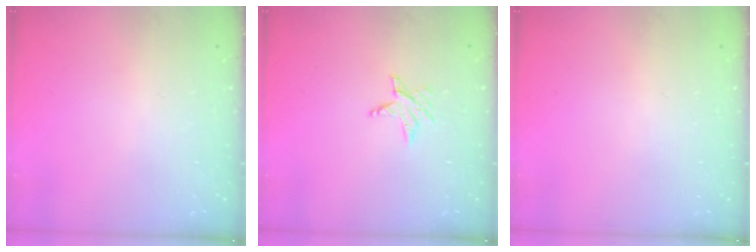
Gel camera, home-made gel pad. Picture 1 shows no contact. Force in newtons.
{"total": 3.6, "press": 3.6, "slide": 0.5}
{"total": 0.0}